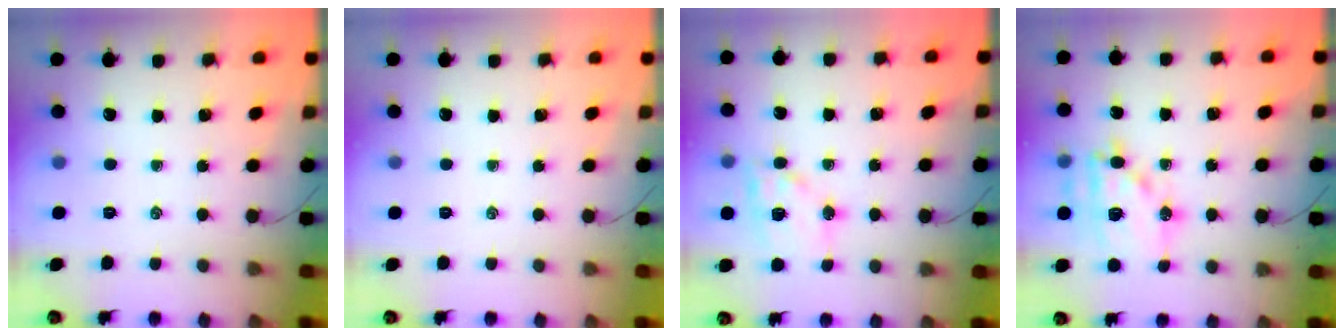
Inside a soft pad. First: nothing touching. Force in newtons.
{"total": 0.0}
{"total": 13.2, "press": 13.0, "slide": 2.3}
{"total": 15.6, "press": 15.4, "slide": 2.8}